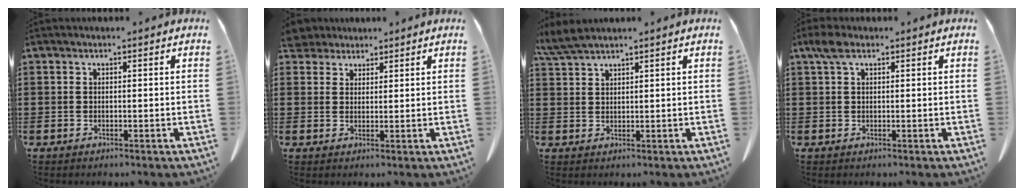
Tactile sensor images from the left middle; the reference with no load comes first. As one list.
[{"total": 3.3, "force": [3.0, 1.3, 0.3], "torque": [-0.009, -0.003, 0.057]}, {"total": 3.3, "force": [2.8, 0.2, 1.8], "torque": [-0.042, -0.001, 0.054]}, {"total": 2.4, "force": [1.1, 1.3, 1.7], "torque": [-0.040, 0.007, 0.019]}]